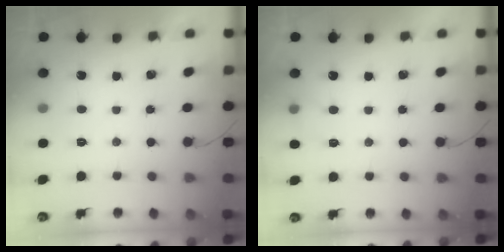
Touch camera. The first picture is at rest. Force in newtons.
{"total": 6.8, "press": 2.5, "slide": 6.3}